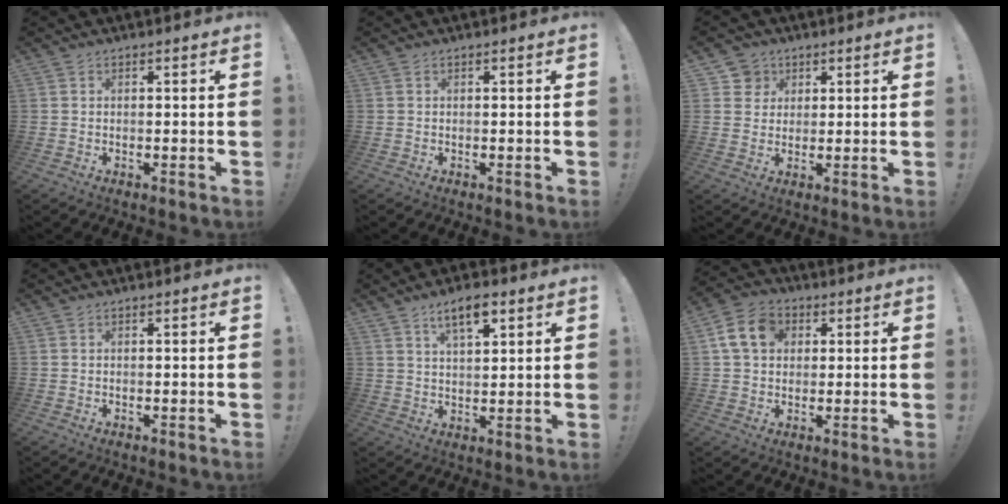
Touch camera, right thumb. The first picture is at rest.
{"total": 0.0}
{"total": 5.3, "force": [2.6, 4.6, 0.4], "torque": [-0.006, -0.013, 0.049]}
{"total": 0.0}
{"total": 7.6, "force": [4.5, 2.9, 5.4], "torque": [-0.078, -0.018, 0.076]}
{"total": 11.3, "force": [3.2, 8.7, 6.3], "torque": [-0.108, 0.007, 0.066]}